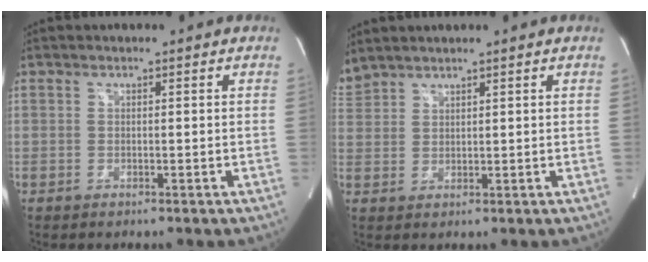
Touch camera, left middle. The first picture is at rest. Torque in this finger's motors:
{"motor_torque": [0.50, -1.25, 0.28, 0.13]}